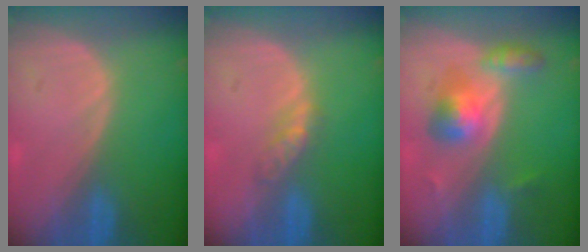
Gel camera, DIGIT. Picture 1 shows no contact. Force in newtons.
{"total": 2.8, "press": 2.5, "slide": 1.2}
{"total": 5.6, "press": 5.3, "slide": 1.6}